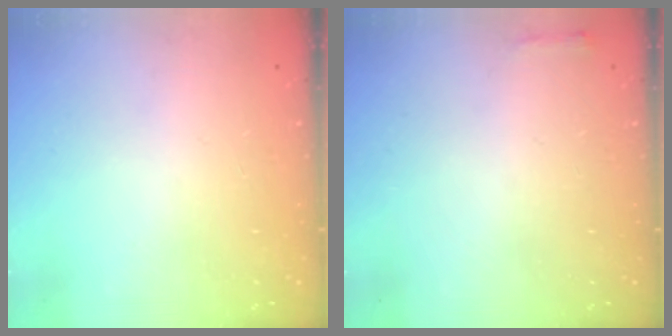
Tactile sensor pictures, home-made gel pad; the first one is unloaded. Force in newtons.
{"total": 2.3, "press": 2.3, "slide": 0.5}